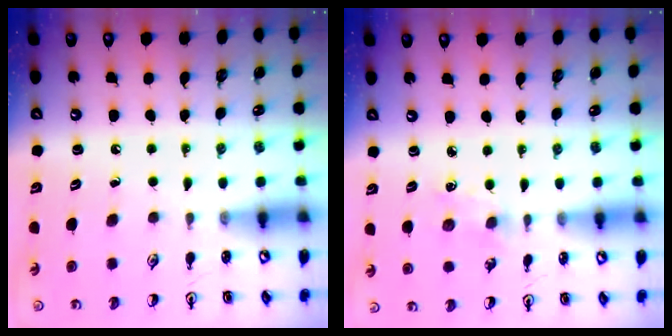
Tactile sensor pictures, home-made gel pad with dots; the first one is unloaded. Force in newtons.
{"total": 2.8, "press": 2.7, "slide": 0.4}